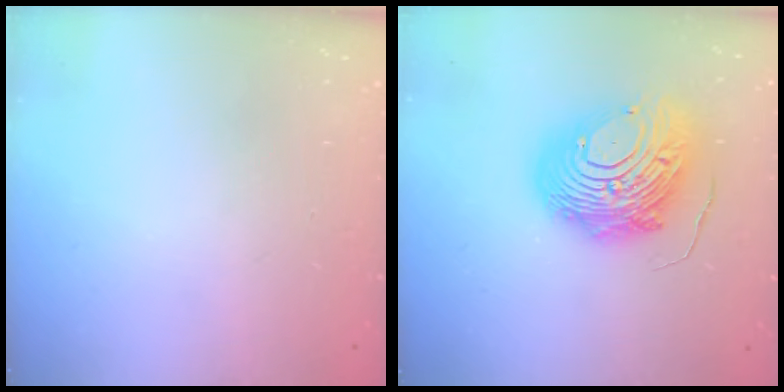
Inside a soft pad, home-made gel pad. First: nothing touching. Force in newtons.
{"total": 14.8, "press": 14.7, "slide": 1.3}